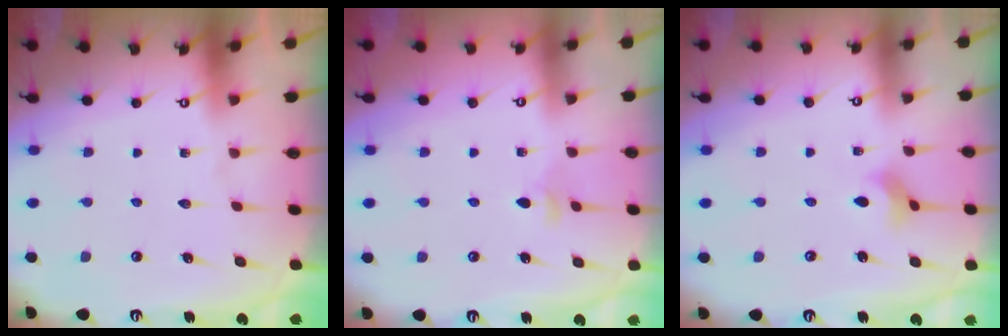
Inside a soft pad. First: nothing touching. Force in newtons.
{"total": 3.1, "press": 3.0, "slide": 0.8}
{"total": 2.5, "press": 2.4, "slide": 0.5}